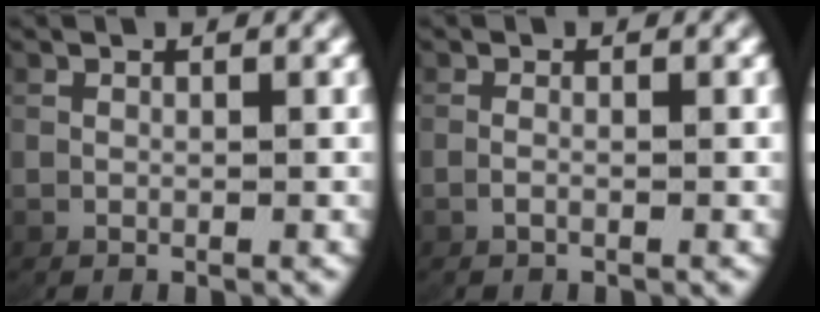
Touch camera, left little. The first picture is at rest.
{"total": 0.7, "force": [-0.5, -0.1, 0.5], "torque": [-0.020, -0.004, -0.006]}